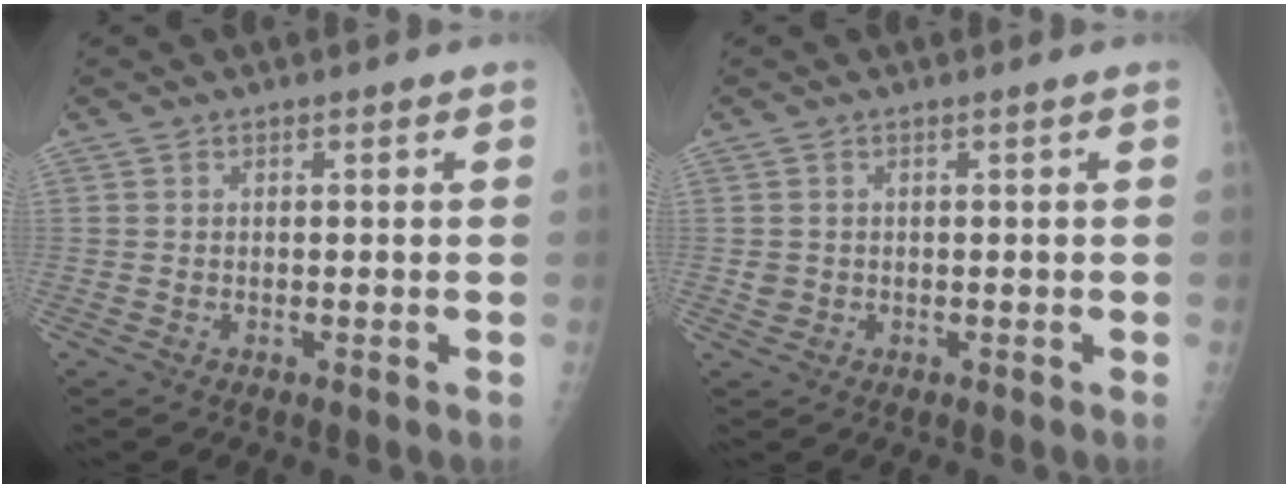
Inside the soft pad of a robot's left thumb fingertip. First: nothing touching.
{"total": 1.2, "force": [0.1, 1.0, 0.7], "torque": [-0.013, 0.005, 0.008]}